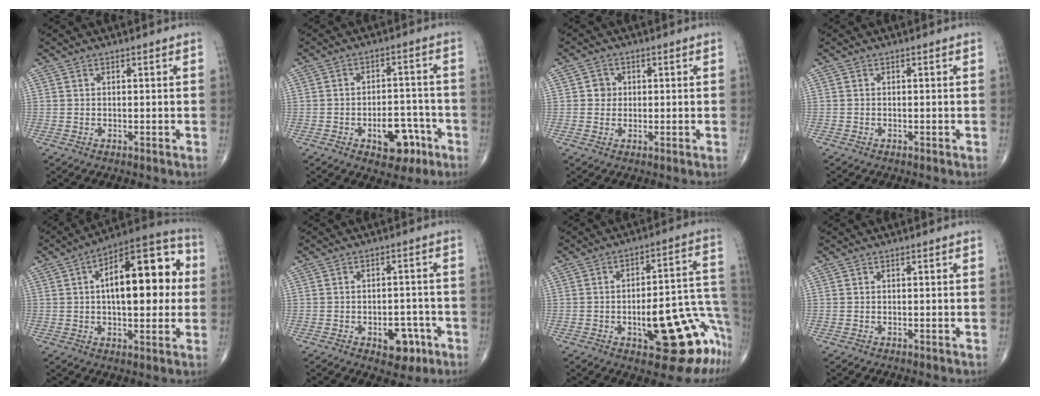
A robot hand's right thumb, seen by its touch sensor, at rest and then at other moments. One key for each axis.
{"total": 8.9, "fx": -4.1, "fy": 5.1, "fz": 6.0, "tx": -0.059, "ty": 0.036, "tz": -0.053}
{"total": 2.4, "fx": 0.2, "fy": 2.3, "fz": 0.7, "tx": 0.004, "ty": 0.004, "tz": 0.000}
{"total": 0.0}
{"total": 19.9, "fx": 2.6, "fy": 8.9, "fz": 17.6, "tx": -0.230, "ty": 0.029, "tz": 0.029}
{"total": 7.7, "fx": -3.4, "fy": 4.6, "fz": 5.1, "tx": -0.038, "ty": 0.025, "tz": -0.038}
{"total": 20.2, "fx": -7.8, "fy": 7.0, "fz": 17.2, "tx": -0.145, "ty": 0.064, "tz": -0.084}
{"total": 0.0}